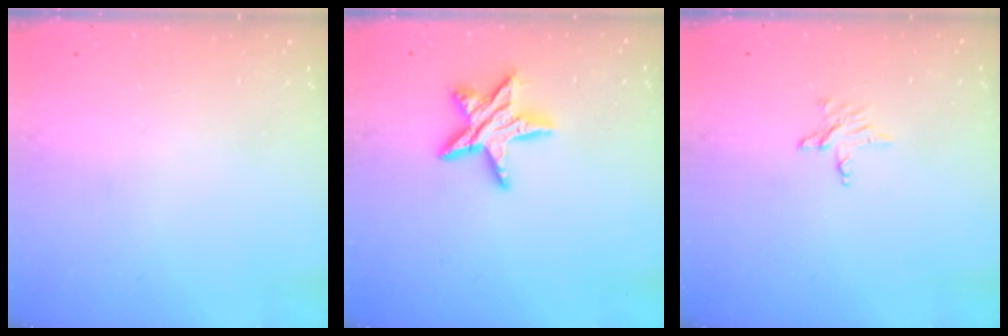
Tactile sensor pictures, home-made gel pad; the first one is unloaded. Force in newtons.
{"total": 11.0, "press": 10.9, "slide": 0.9}
{"total": 4.0, "press": 4.0, "slide": 0.3}